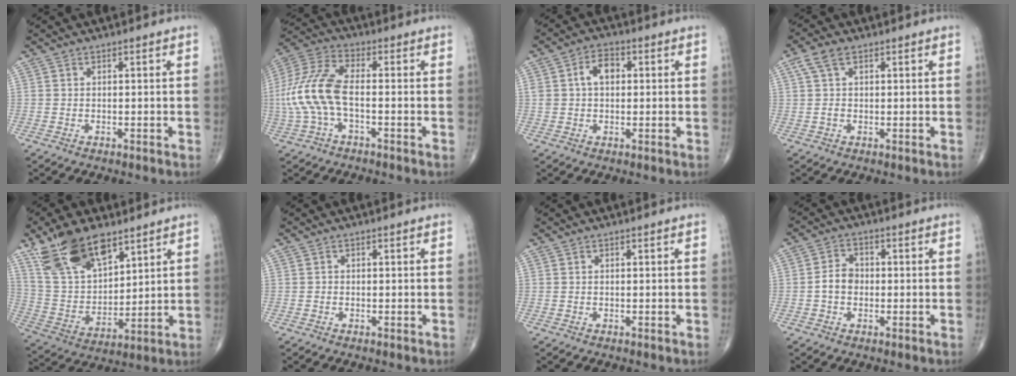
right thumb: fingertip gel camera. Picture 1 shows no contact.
{"total": 12.7, "force": [-1.8, 5.9, 11.1], "torque": [-0.263, 0.030, -0.039]}
{"total": 5.7, "force": [1.0, 3.8, 4.1], "torque": [-0.064, 0.016, 0.015]}
{"total": 4.0, "force": [1.6, 2.5, 2.8], "torque": [-0.056, 0.009, 0.032]}
{"total": 17.2, "force": [11.1, 8.1, 10.4], "torque": [-0.165, -0.041, 0.222]}
{"total": 0.0}
{"total": 0.0}
{"total": 4.2, "force": [-0.7, 3.3, 2.5], "torque": [-0.037, 0.015, -0.019]}